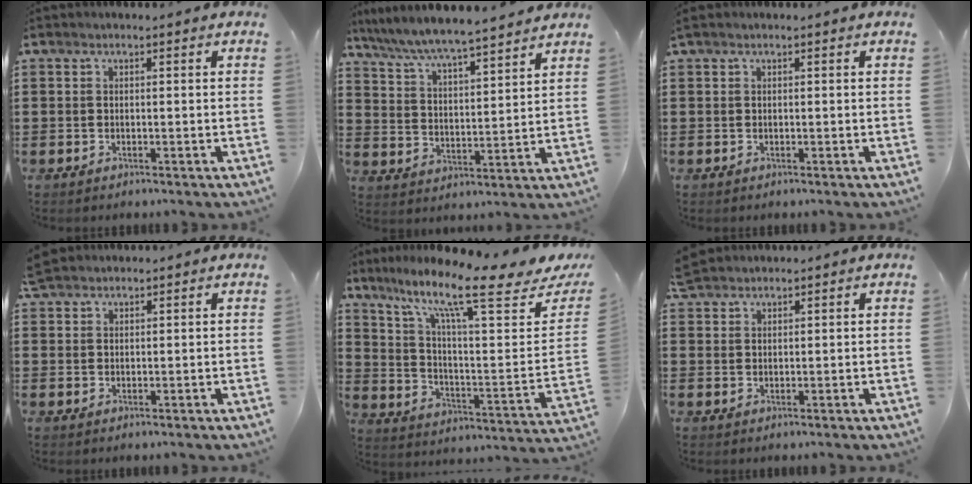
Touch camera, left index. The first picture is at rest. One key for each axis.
{"total": 6.0, "fx": 5.7, "fy": -0.2, "fz": 2.0, "tx": -0.063, "ty": -0.036, "tz": 0.095}
{"total": 0.0}
{"total": 2.4, "fx": 2.2, "fy": 0.8, "fz": 0.4, "tx": -0.014, "ty": 0.005, "tz": 0.044}
{"total": 14.2, "fx": 9.8, "fy": 2.1, "fz": 10.0, "tx": -0.194, "ty": -0.071, "tz": 0.154}
{"total": 2.8, "fx": 2.6, "fy": 0.8, "fz": 0.4, "tx": -0.015, "ty": 0.001, "tz": 0.052}